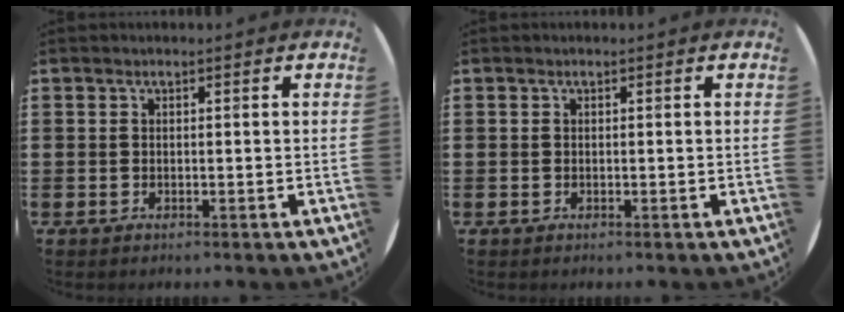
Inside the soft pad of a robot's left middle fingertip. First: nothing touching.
{"total": 0.0}